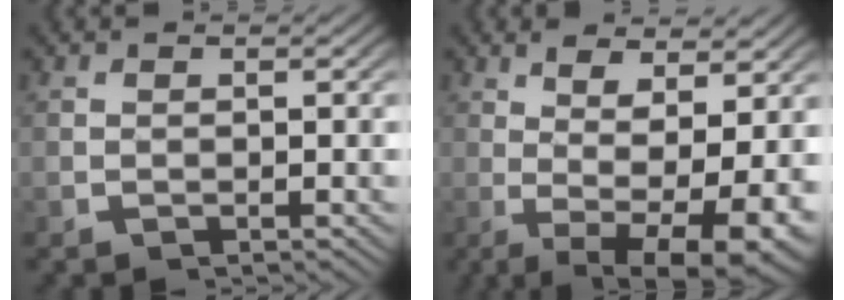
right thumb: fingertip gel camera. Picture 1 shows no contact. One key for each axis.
{"total": 9.4, "fx": -1.5, "fy": 4.5, "fz": 8.1, "tx": -0.134, "ty": -0.045, "tz": 0.001}